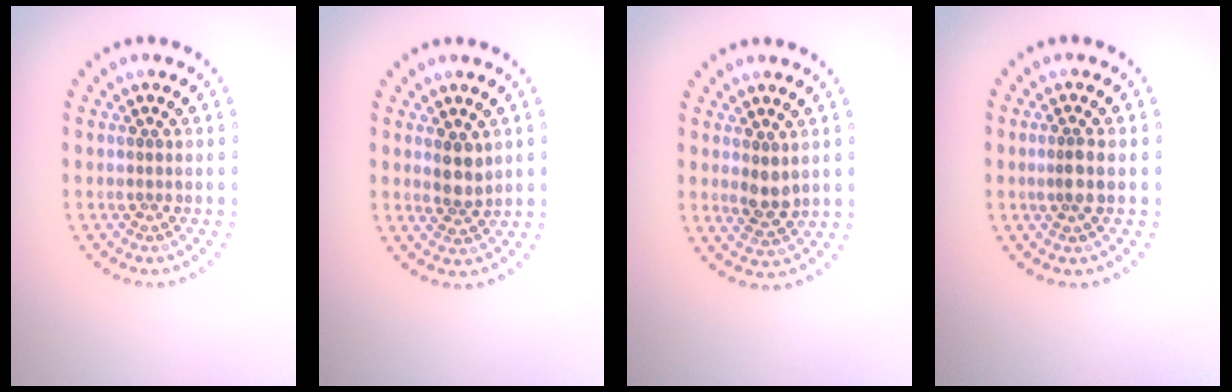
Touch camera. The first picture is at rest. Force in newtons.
{"total": 2.2, "press": 1.9, "slide": 1.1}
{"total": 2.1, "press": 2.0, "slide": 0.7}
{"total": 1.7, "press": 1.5, "slide": 0.9}